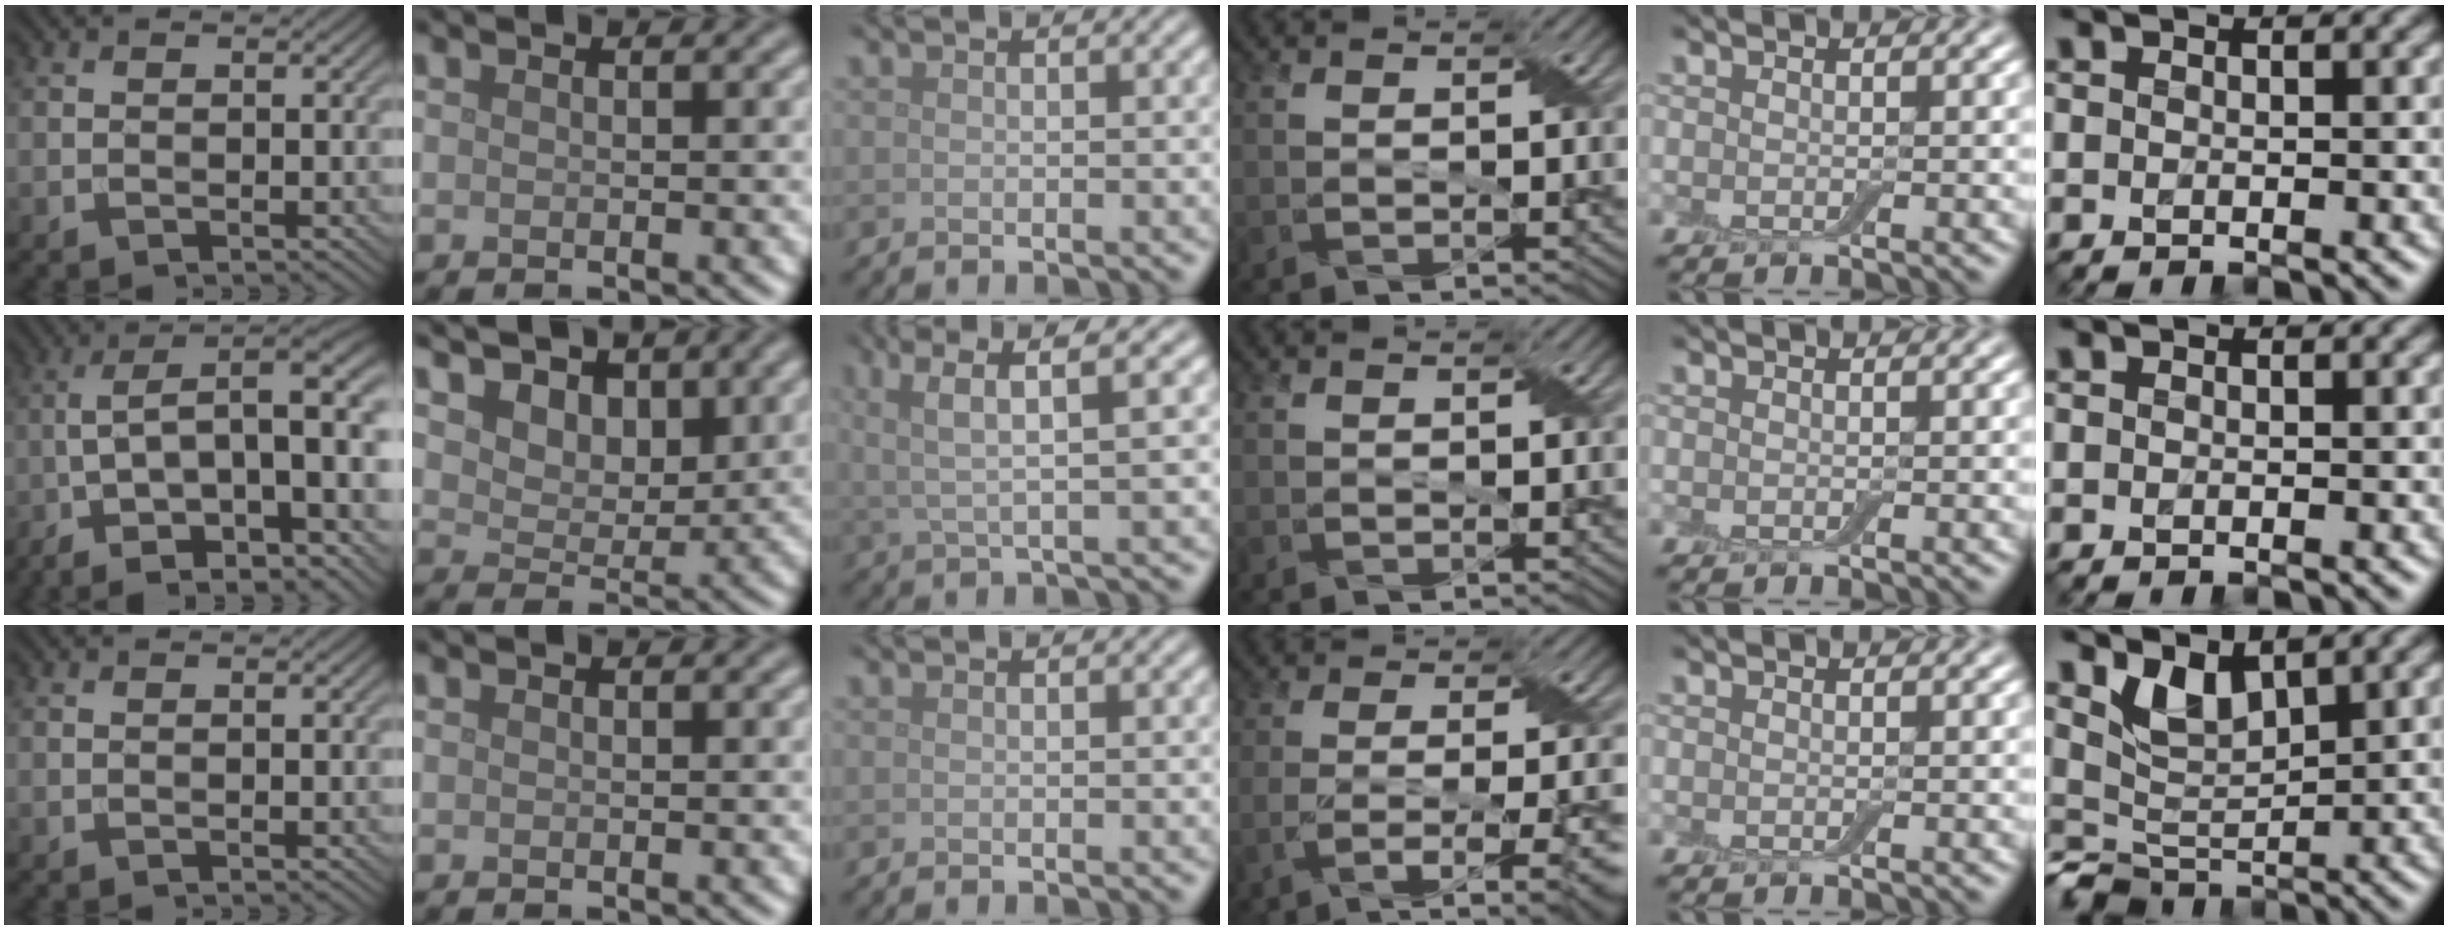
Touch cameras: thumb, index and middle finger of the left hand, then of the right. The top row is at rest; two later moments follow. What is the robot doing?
{"motion": "peel", "object": "bubble wrap"}